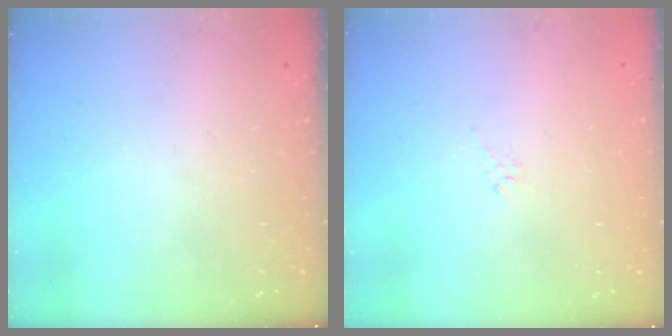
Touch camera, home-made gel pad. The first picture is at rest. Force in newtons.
{"total": 2.8, "press": 2.7, "slide": 0.6}